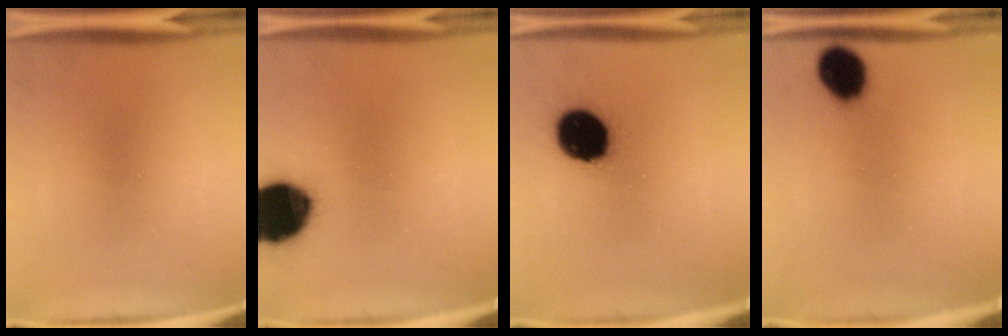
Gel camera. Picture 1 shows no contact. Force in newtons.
{"total": 19.6}
{"total": 15.8}
{"total": 7.8}